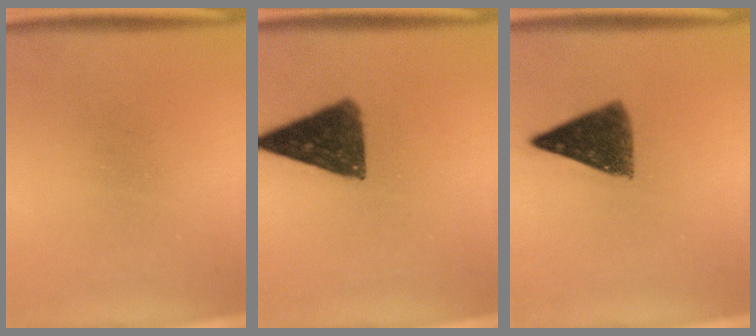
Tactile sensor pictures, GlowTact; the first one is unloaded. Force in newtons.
{"total": 11.7}
{"total": 9.5}